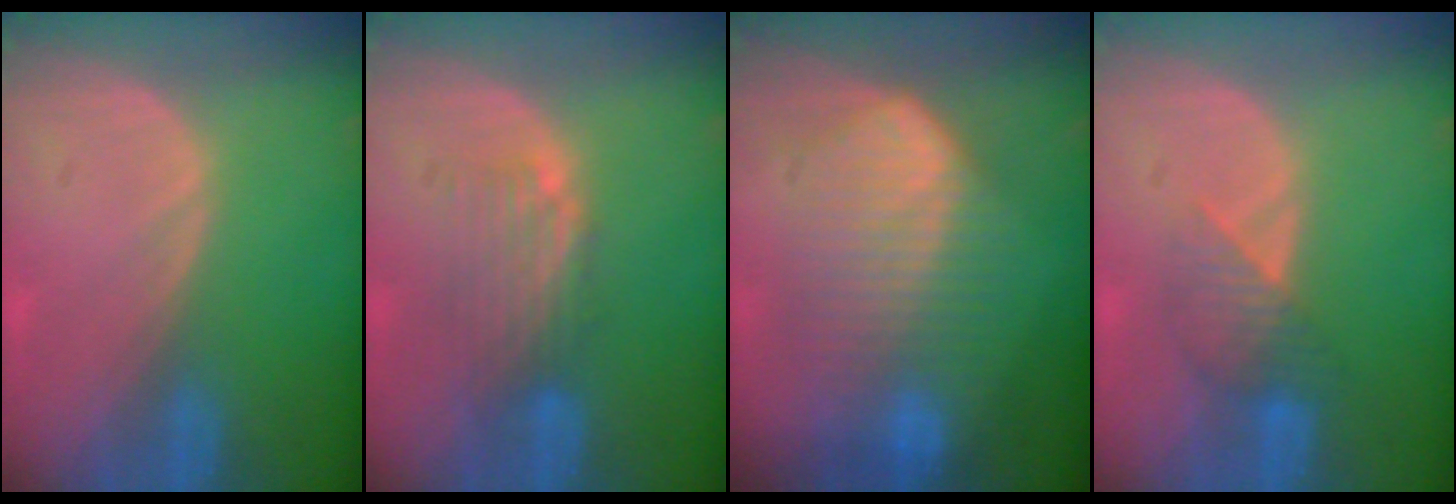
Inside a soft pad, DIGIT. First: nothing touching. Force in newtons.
{"total": 4.8, "press": 4.1, "slide": 2.5}
{"total": 10.0, "press": 10.0, "slide": 0.6}
{"total": 3.9, "press": 3.7, "slide": 1.4}